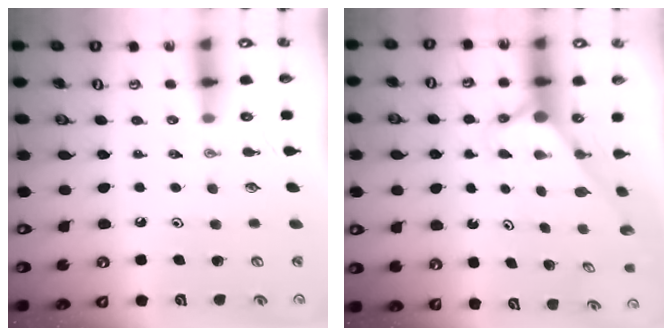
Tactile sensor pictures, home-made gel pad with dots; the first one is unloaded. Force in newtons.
{"total": 2.8, "press": 2.8, "slide": 0.0}